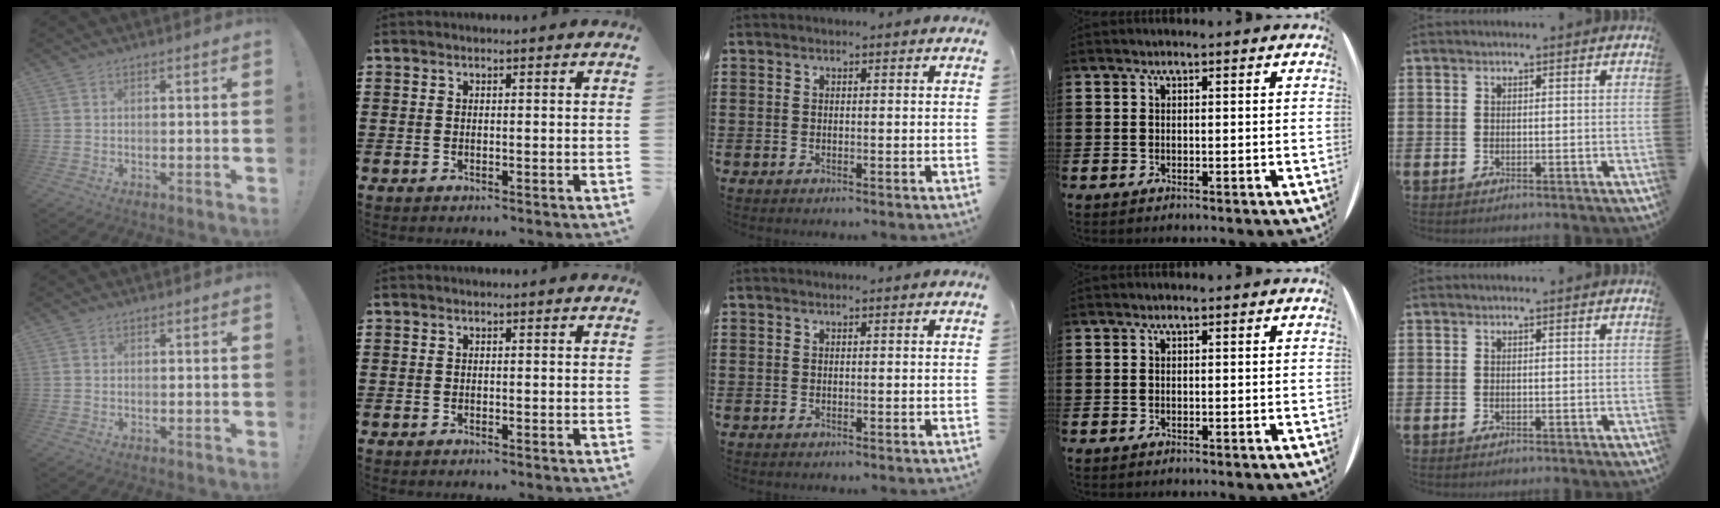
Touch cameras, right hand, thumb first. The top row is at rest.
{}